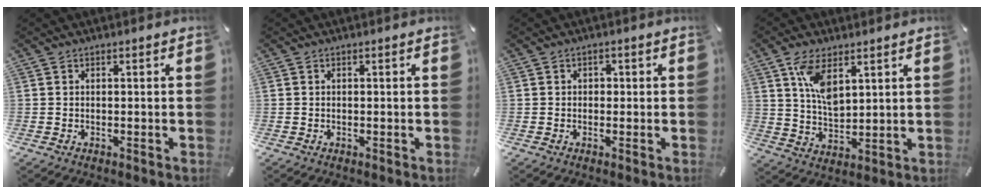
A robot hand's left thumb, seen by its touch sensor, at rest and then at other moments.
{"total": 0.0}
{"total": 1.4, "force": [-0.2, 1.2, 0.5], "torque": [-0.011, 0.007, -0.007]}
{"total": 9.0, "force": [4.7, 4.4, 6.3], "torque": [-0.139, -0.017, 0.082]}